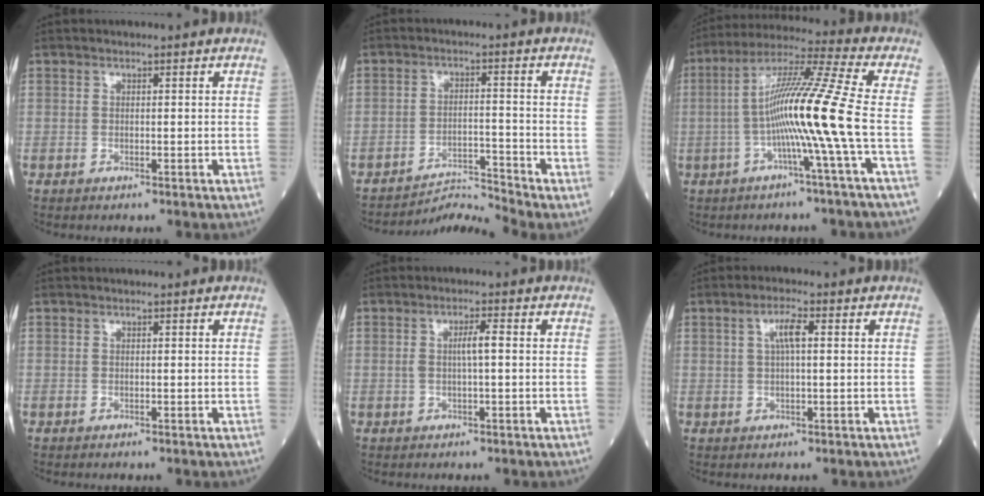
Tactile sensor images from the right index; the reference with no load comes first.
{"total": 5.6, "force": [-4.8, -2.5, -1.5], "torque": [0.019, -0.001, -0.080]}
{"total": 13.2, "force": [-2.4, -2.7, 12.7], "torque": [-0.230, 0.013, -0.053]}
{"total": 0.0}
{"total": 2.9, "force": [0.2, 0.3, 2.9], "torque": [-0.055, 0.004, 0.002]}
{"total": 3.5, "force": [0.9, 0.6, 3.3], "torque": [-0.064, 0.009, 0.017]}